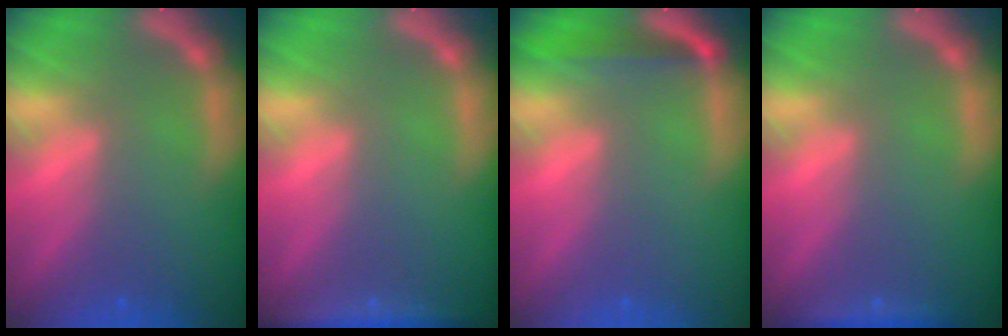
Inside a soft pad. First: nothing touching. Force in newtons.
{"total": 3.5}
{"total": 3.0}
{"total": 1.9}